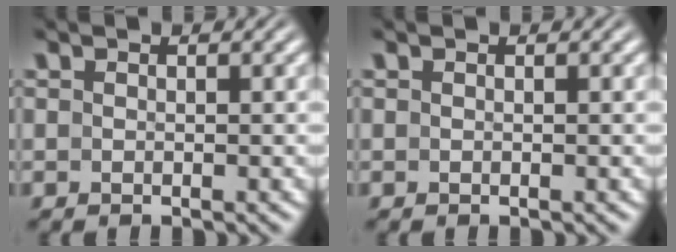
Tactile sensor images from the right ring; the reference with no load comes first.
{"total": 0.0}